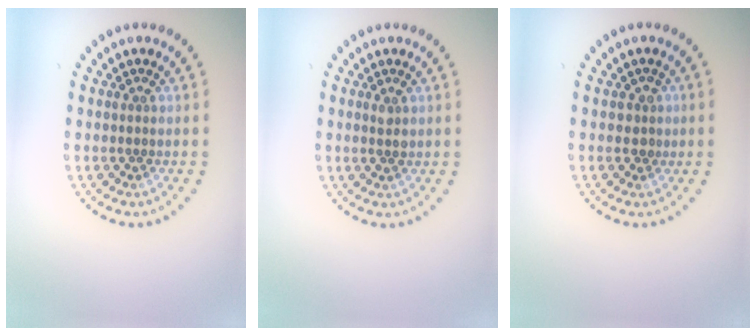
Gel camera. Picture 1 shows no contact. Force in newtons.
{"total": 1.0, "press": 1.0, "slide": 0.2}
{"total": 1.3, "press": 1.2, "slide": 0.6}